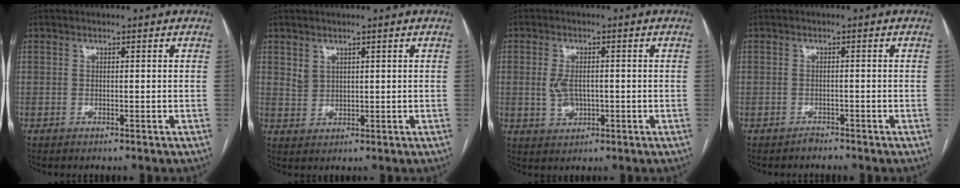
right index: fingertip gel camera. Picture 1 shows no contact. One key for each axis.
{"total": 2.1, "fx": 1.3, "fy": 1.5, "fz": 0.5, "tx": -0.008, "ty": 0.001, "tz": 0.029}
{"total": 3.9, "fx": -0.3, "fy": 2.2, "fz": 3.2, "tx": -0.065, "ty": 0.002, "tz": 0.000}
{"total": 1.0, "fx": -1.0, "fy": 0.2, "fz": -0.2, "tx": 0.001, "ty": -0.004, "tz": -0.017}